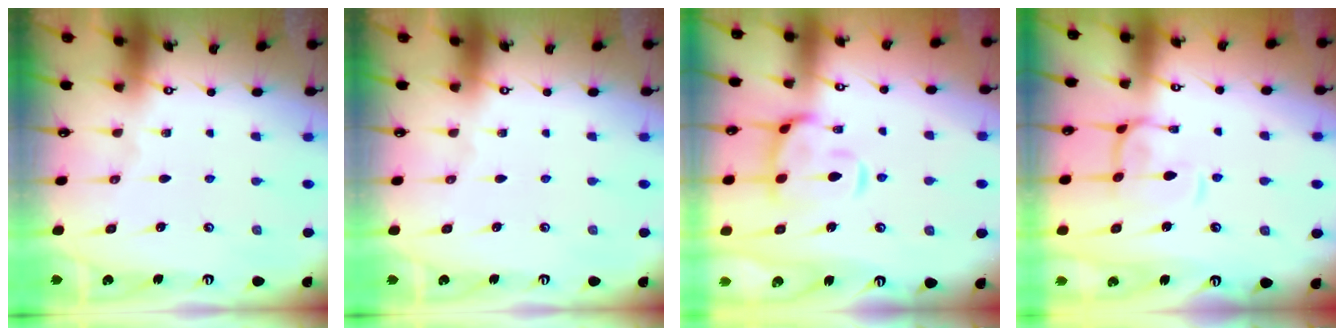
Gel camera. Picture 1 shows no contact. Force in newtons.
{"total": 0.0}
{"total": 5.8, "press": 5.6, "slide": 1.5}
{"total": 2.9, "press": 2.8, "slide": 0.8}